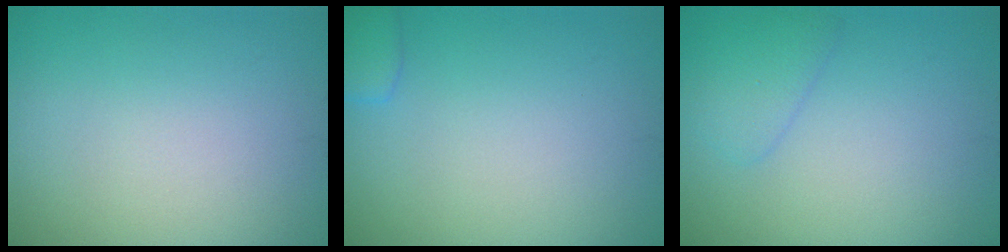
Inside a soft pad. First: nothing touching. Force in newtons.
{"total": 1.9, "press": 1.9, "slide": 0.2}
{"total": 1.8, "press": 1.8, "slide": 0.2}